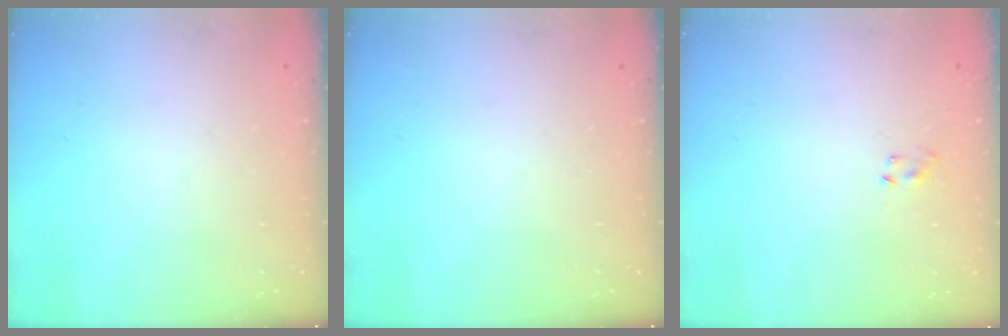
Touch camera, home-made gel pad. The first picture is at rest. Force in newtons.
{"total": 0.0}
{"total": 3.6, "press": 3.4, "slide": 1.4}